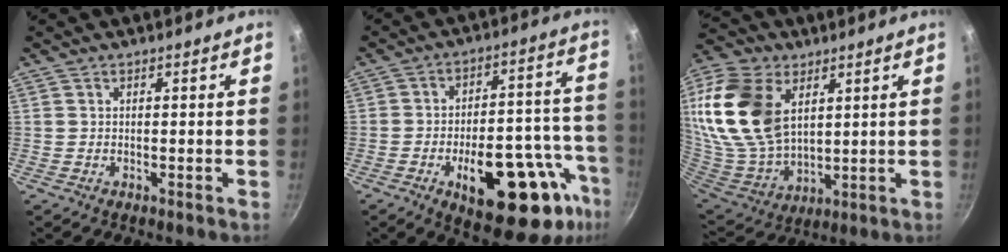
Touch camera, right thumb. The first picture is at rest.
{"total": 23.7, "force": [-10.2, 10.7, 18.5], "torque": [-0.196, 0.044, -0.130]}
{"total": 22.5, "force": [7.4, 14.1, 15.8], "torque": [-0.309, -0.028, 0.149]}